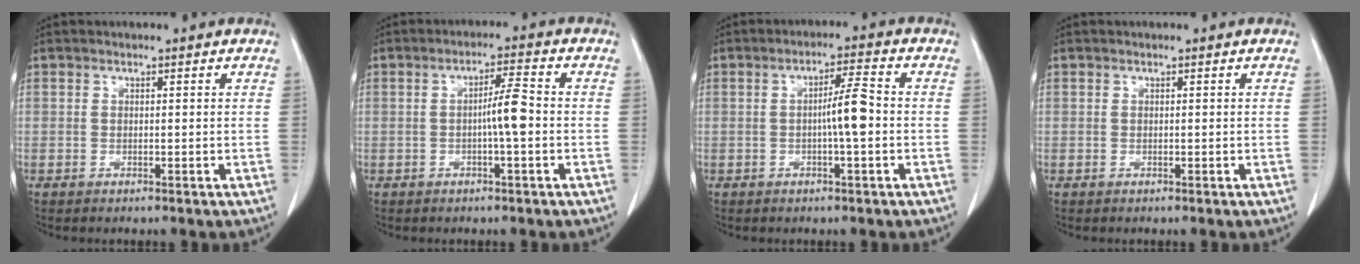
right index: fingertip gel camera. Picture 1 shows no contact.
{"total": 4.4, "force": [-0.5, 0.0, 4.4], "torque": [-0.066, 0.009, -0.006]}
{"total": 4.9, "force": [-0.5, 0.1, 4.9], "torque": [-0.074, 0.010, -0.006]}
{"total": 0.0}